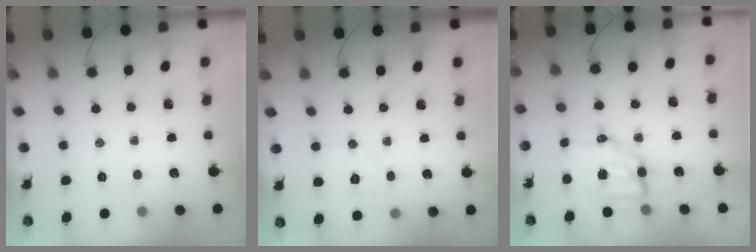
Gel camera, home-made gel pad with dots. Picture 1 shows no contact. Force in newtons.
{"total": 3.8, "press": 3.7, "slide": 0.8}
{"total": 7.1, "press": 7.0, "slide": 1.4}